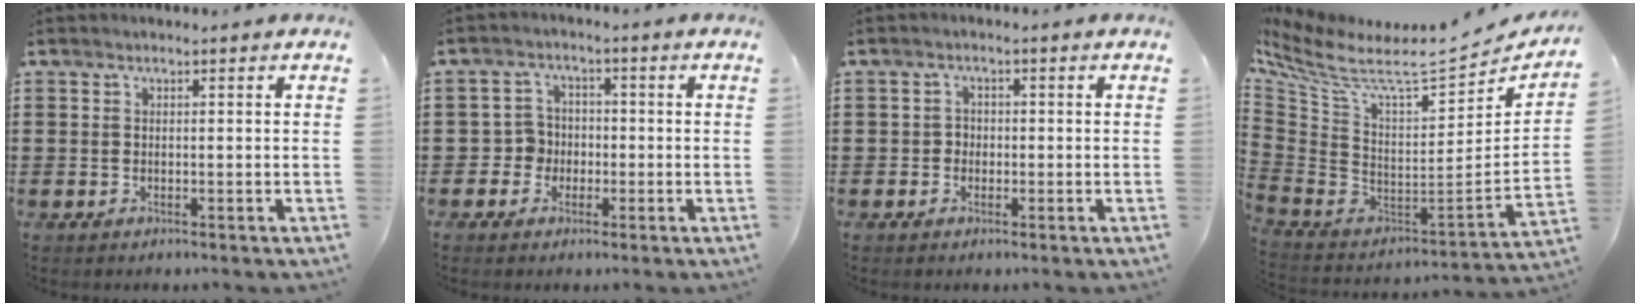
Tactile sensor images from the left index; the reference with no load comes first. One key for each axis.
{"total": 3.6, "fx": -1.3, "fy": 3.2, "fz": 0.9, "tx": -0.038, "ty": 0.002, "tz": -0.033}
{"total": 1.5, "fx": -0.5, "fy": 1.3, "fz": 0.4, "tx": -0.013, "ty": 0.003, "tz": -0.013}
{"total": 6.8, "fx": 5.3, "fy": 1.3, "fz": 4.2, "tx": -0.114, "ty": -0.064, "tz": 0.081}